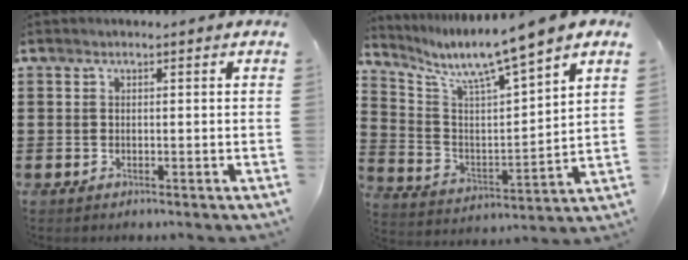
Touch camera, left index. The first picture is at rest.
{"total": 7.8, "force": [6.6, -0.2, 4.0], "torque": [-0.108, -0.053, 0.103]}